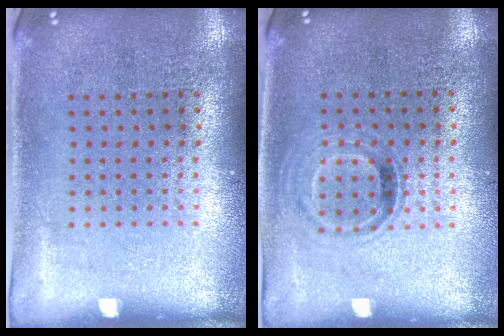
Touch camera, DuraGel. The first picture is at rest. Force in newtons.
{"total": 0.9, "press": 0.8, "slide": 0.4}